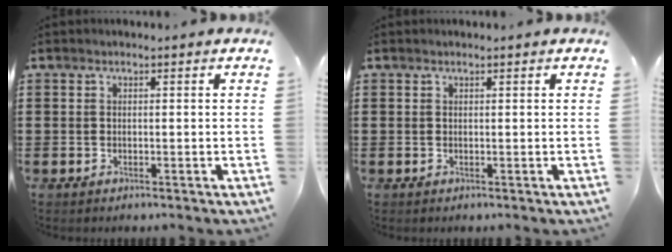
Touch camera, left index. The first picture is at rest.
{"total": 0.0}